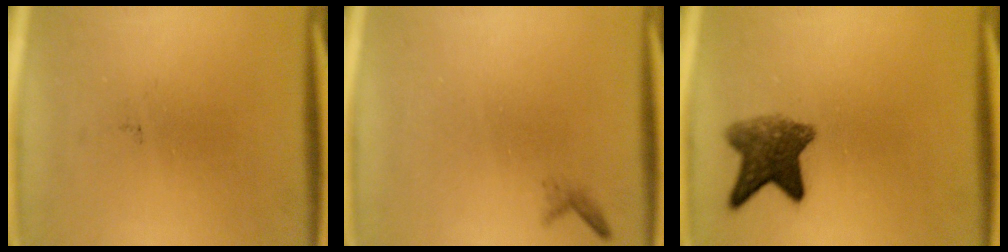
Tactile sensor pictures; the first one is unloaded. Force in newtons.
{"total": 0.6}
{"total": 6.7}